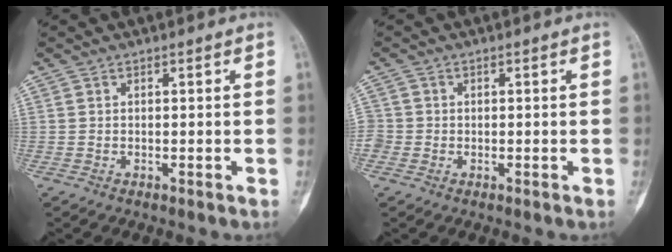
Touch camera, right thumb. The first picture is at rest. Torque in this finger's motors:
{"motor_torque": [0.10, 0.27, 0.89, -0.20, -0.01]}